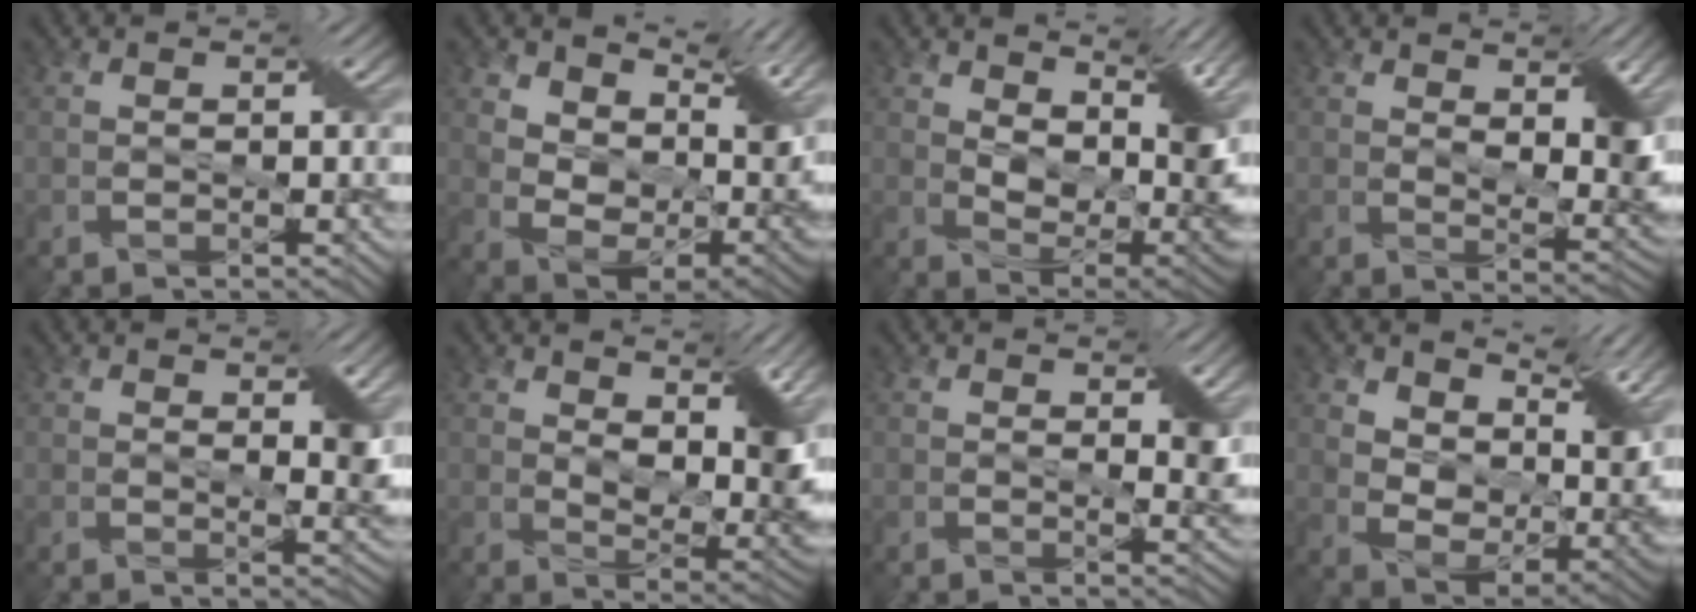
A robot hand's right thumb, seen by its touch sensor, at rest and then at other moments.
{"total": 12.0, "force": [8.4, 5.9, 6.2], "torque": [-0.124, -0.002, 0.132]}
{"total": 9.5, "force": [5.6, 3.8, 6.6], "torque": [-0.110, -0.007, 0.094]}
{"total": 5.6, "force": [2.5, 2.3, 4.4], "torque": [-0.071, -0.012, 0.045]}
{"total": 3.4, "force": [1.4, 1.1, 2.8], "torque": [-0.046, -0.005, 0.027]}
{"total": 7.7, "force": [3.9, 3.0, 5.9], "torque": [-0.098, -0.011, 0.069]}
{"total": 2.5, "force": [1.0, 0.9, 2.1], "torque": [-0.033, -0.004, 0.020]}
{"total": 11.0, "force": [7.5, 5.7, 5.6], "torque": [-0.113, -0.006, 0.122]}